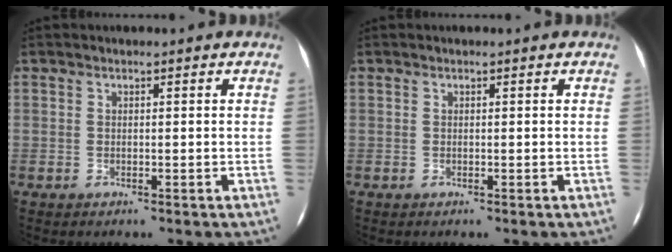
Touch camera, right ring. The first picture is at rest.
{"total": 0.0}